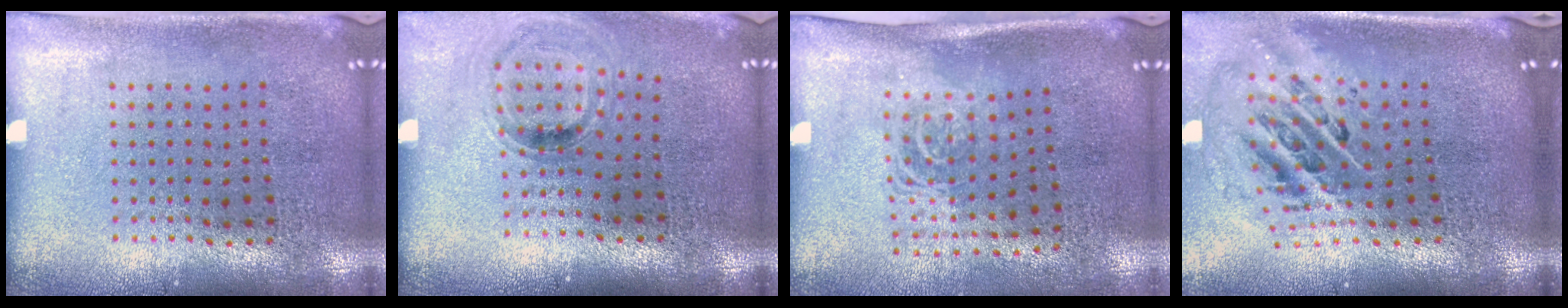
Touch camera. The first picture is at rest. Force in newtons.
{"total": 0.9, "press": 0.8, "slide": 0.2}
{"total": 1.7, "press": 1.2, "slide": 1.1}
{"total": 2.8, "press": 1.9, "slide": 2.1}